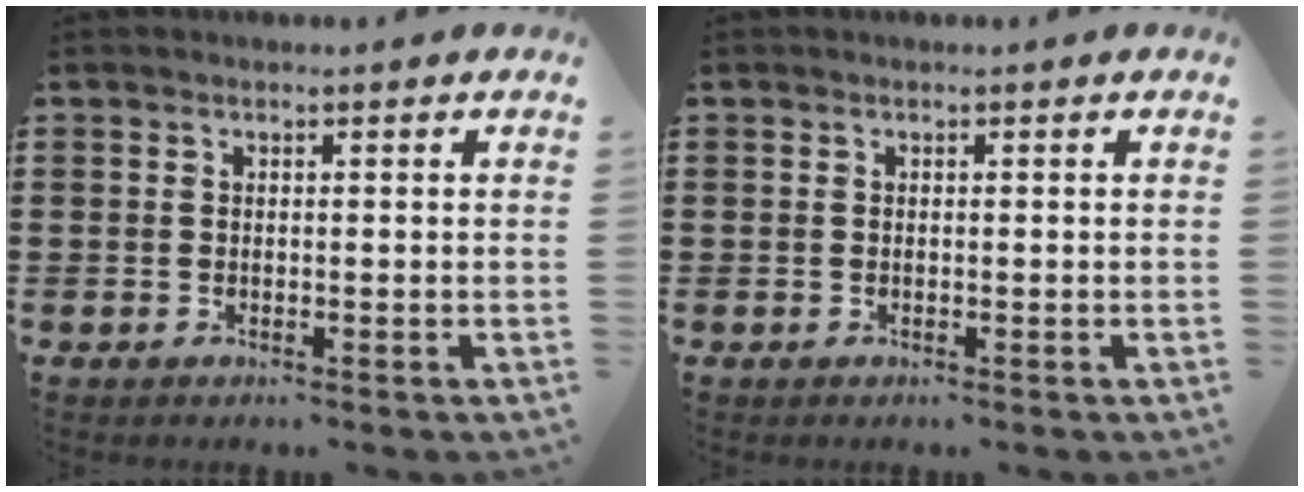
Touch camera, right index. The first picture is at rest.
{"total": 0.0}